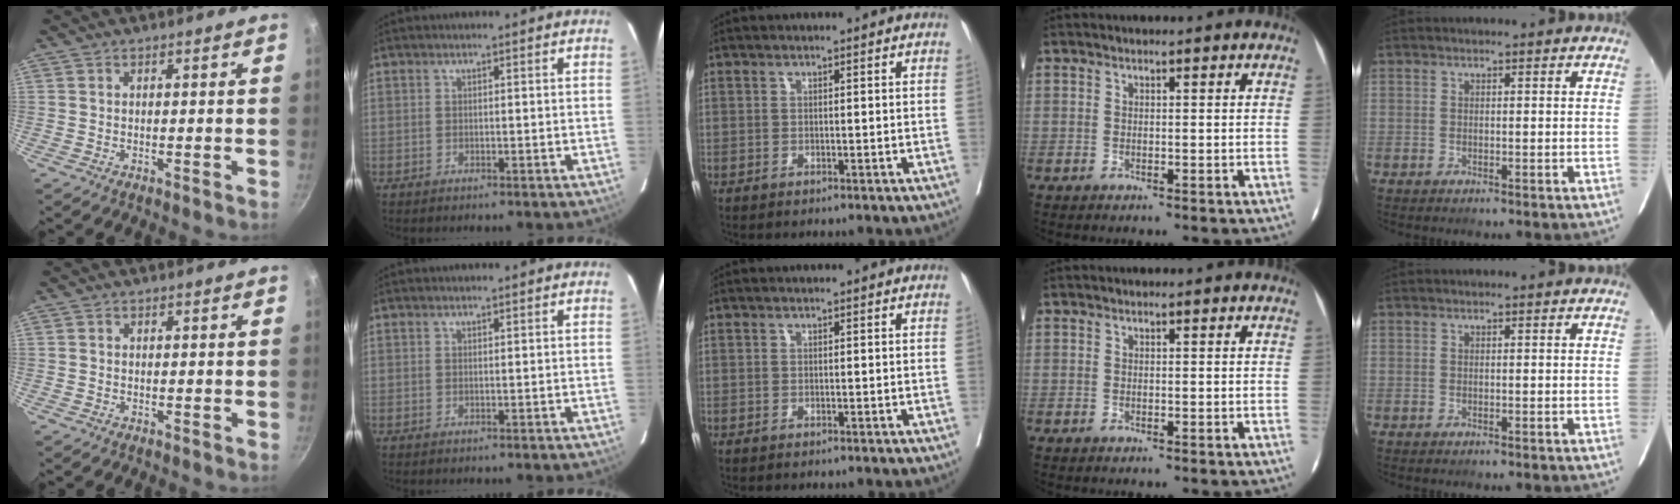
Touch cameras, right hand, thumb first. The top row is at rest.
{"thumb": {"total": 0.6, "force": [-0.3, 0.5, 0.0], "torque": [-0.002, 0.004, -0.010]}}